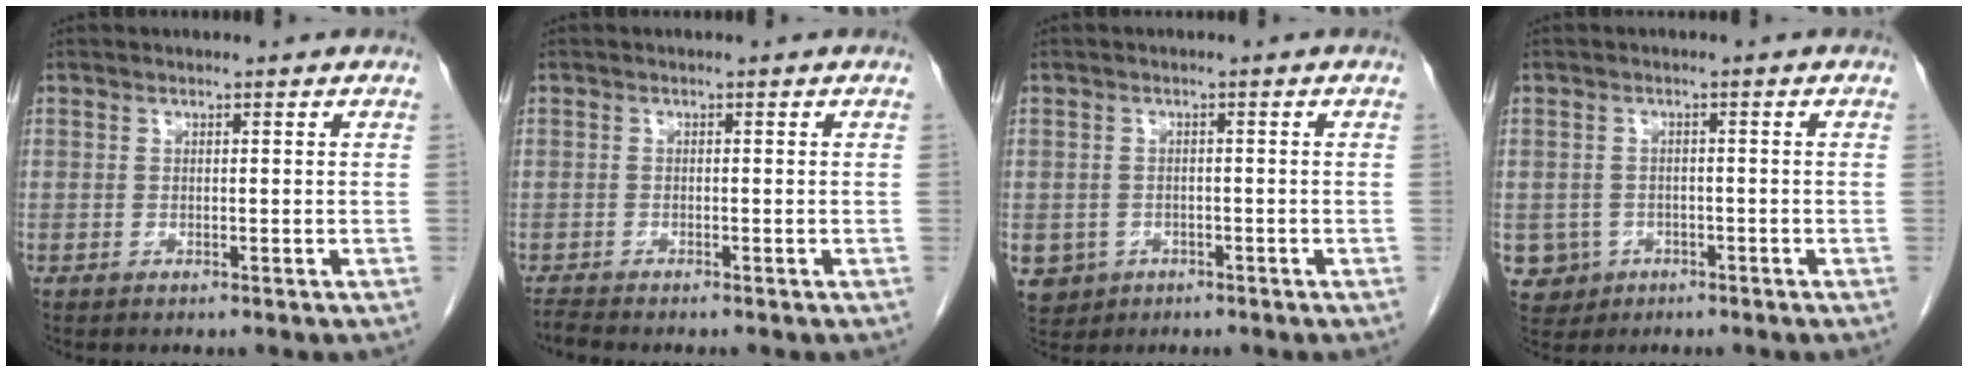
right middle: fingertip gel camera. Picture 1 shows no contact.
{"total": 1.5, "force": [-1.4, -0.4, 0.1], "torque": [-0.012, -0.009, -0.029]}
{"total": 5.4, "force": [-2.4, 4.7, 1.0], "torque": [-0.024, 0.003, -0.032]}
{"total": 4.2, "force": [-1.7, 3.8, 0.2], "torque": [-0.005, 0.008, -0.023]}